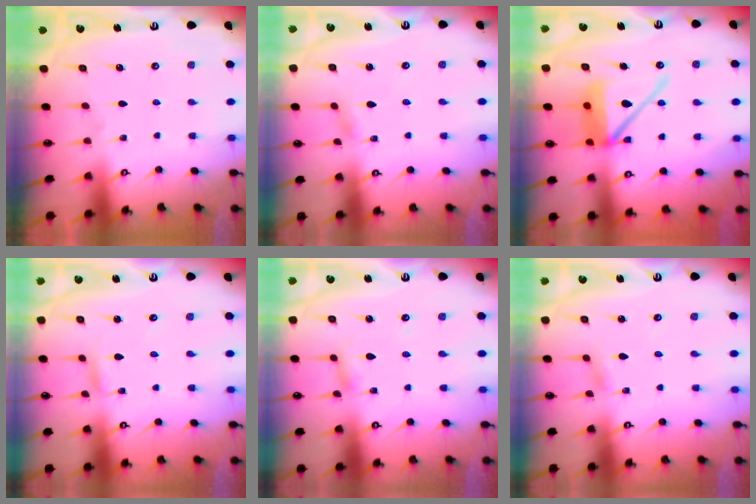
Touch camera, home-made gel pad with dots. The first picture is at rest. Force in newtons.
{"total": 2.3, "press": 2.3, "slide": 0.2}
{"total": 13.0, "press": 12.9, "slide": 2.0}
{"total": 2.5, "press": 2.5, "slide": 0.2}
{"total": 2.7, "press": 2.6, "slide": 0.3}
{"total": 2.1, "press": 2.1, "slide": 0.2}